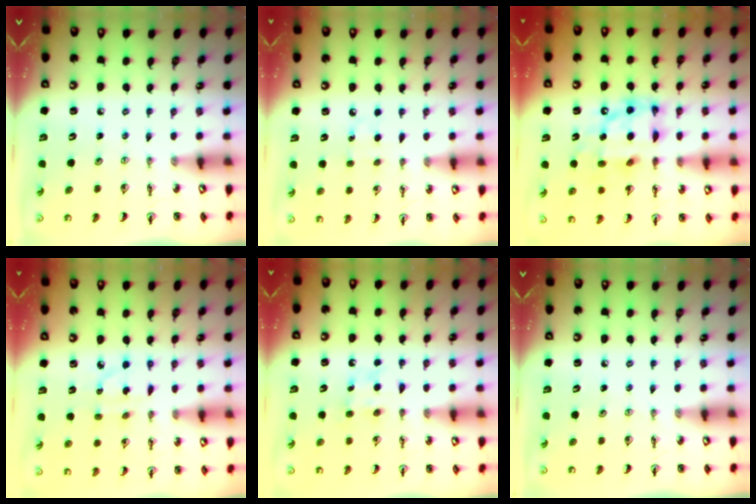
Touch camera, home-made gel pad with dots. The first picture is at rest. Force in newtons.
{"total": 5.4, "press": 5.3, "slide": 0.5}
{"total": 13.3, "press": 13.3, "slide": 1.1}
{"total": 5.1, "press": 5.1, "slide": 0.4}
{"total": 4.9, "press": 4.8, "slide": 0.7}
{"total": 0.0}